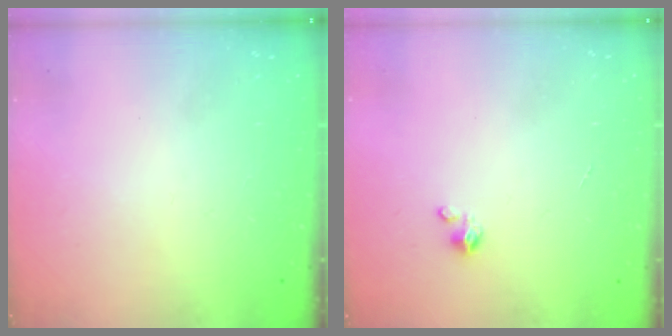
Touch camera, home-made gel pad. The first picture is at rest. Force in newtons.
{"total": 1.4, "press": 1.4, "slide": 0.3}